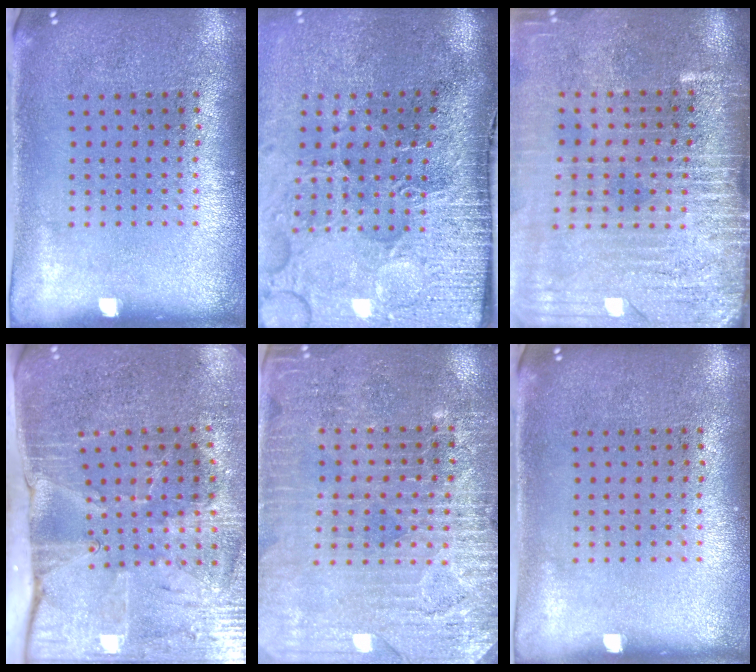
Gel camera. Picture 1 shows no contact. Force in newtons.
{"total": 5.1, "press": 4.1, "slide": 3.0}
{"total": 4.0, "press": 3.4, "slide": 2.2}
{"total": 4.3, "press": 3.6, "slide": 2.3}
{"total": 3.2, "press": 3.1, "slide": 0.8}
{"total": 0.0}